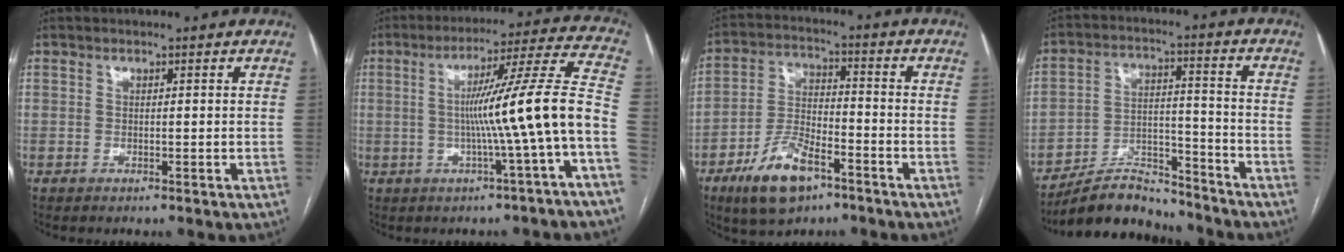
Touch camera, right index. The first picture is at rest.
{"total": 14.0, "force": [-2.7, -1.9, 13.6], "torque": [-0.193, 0.020, -0.045]}
{"total": 11.1, "force": [-6.5, 4.4, 7.8], "torque": [-0.161, -0.001, -0.113]}
{"total": 10.4, "force": [-9.9, 2.6, 1.9], "torque": [-0.026, 0.027, -0.173]}